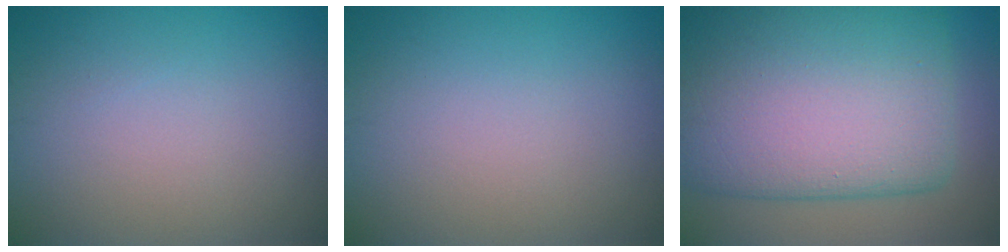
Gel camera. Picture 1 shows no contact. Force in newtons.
{"total": 0.0}
{"total": 14.0, "press": 14.0, "slide": 0.7}